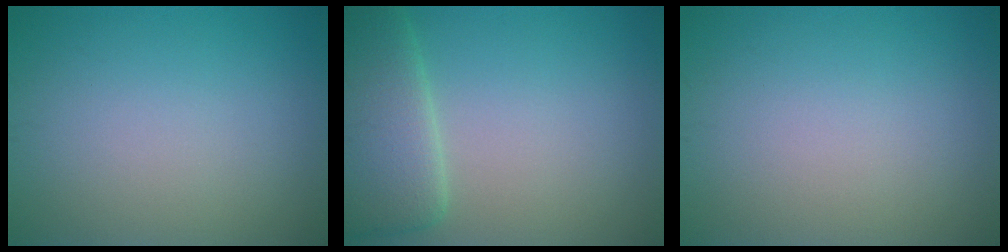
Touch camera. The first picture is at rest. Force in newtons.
{"total": 5.8, "press": 5.8, "slide": 0.1}
{"total": 0.0}